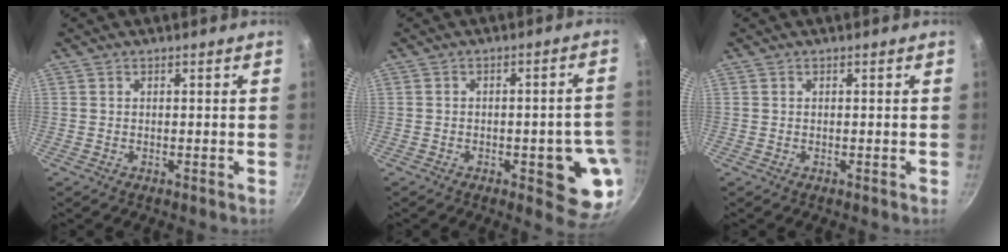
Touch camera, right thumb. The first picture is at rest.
{"total": 11.1, "force": [-3.2, 4.1, 9.8], "torque": [-0.076, 0.013, -0.038]}
{"total": 0.0}